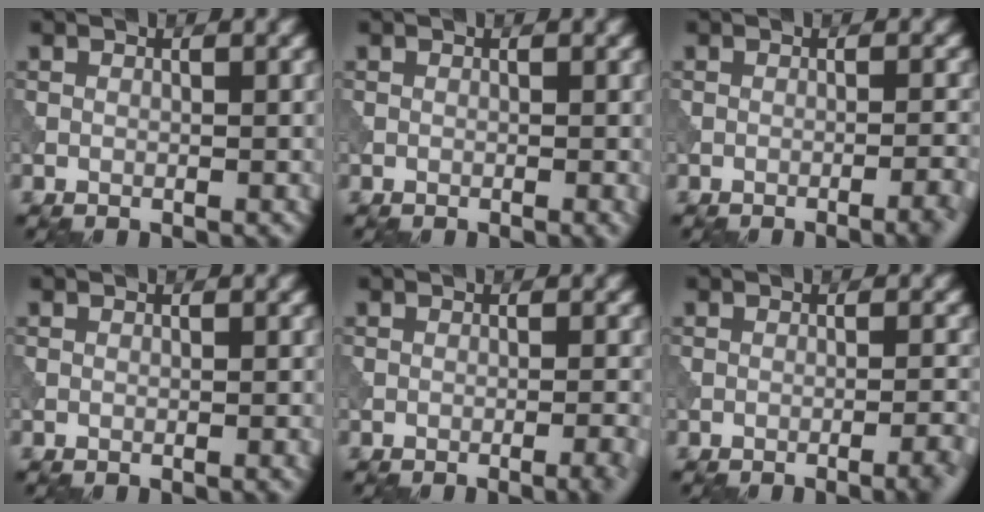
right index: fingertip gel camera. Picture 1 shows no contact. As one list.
[{"total": 0.6, "force": [-0.2, 0.1, 0.5], "torque": [-0.007, -0.001, -0.005]}, {"total": 3.3, "force": [-1.8, 0.7, 2.6], "torque": [-0.025, 0.014, -0.031]}, {"total": 0.7, "force": [-0.3, 0.1, 0.6], "torque": [-0.006, 0.002, -0.007]}, {"total": 2.8, "force": [-1.4, 0.6, 2.3], "torque": [-0.022, 0.009, -0.025]}, {"total": 3.3, "force": [-1.9, 0.7, 2.6], "torque": [-0.027, 0.013, -0.033]}]